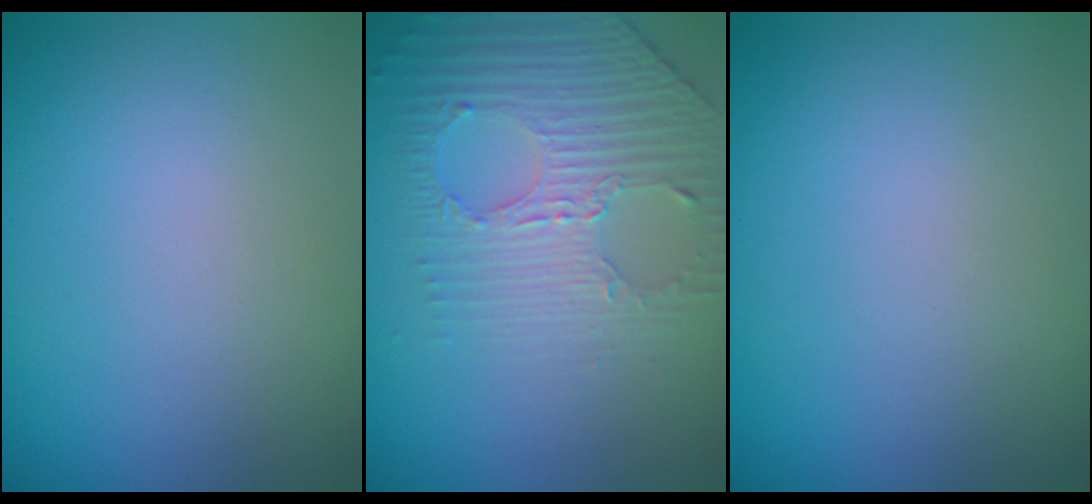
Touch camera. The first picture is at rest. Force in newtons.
{"total": 4.4, "press": 3.2, "slide": 3.0}
{"total": 0.0}